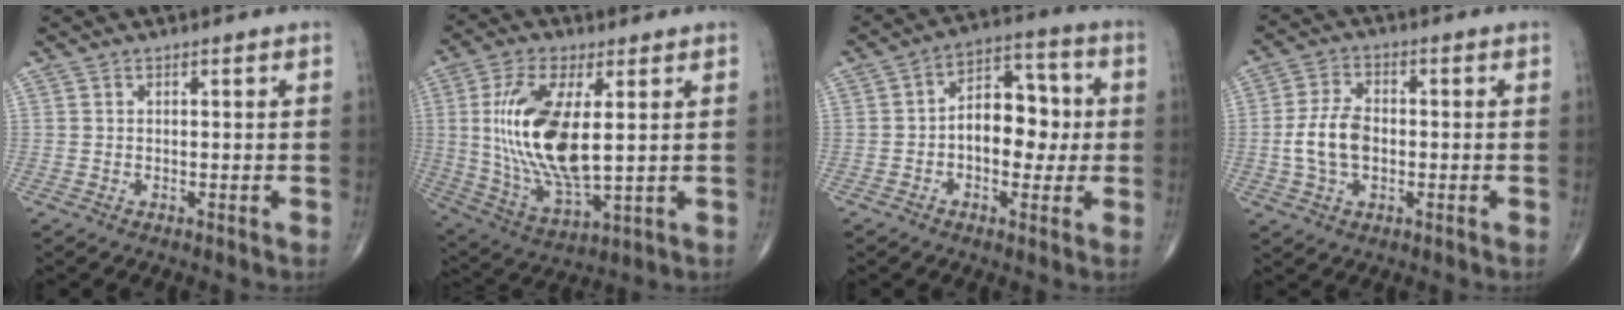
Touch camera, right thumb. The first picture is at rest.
{"total": 18.2, "force": [2.4, 7.5, 16.4], "torque": [-0.328, -0.019, 0.054]}
{"total": 11.4, "force": [-0.4, 7.2, 8.8], "torque": [-0.092, 0.031, -0.014]}
{"total": 8.0, "force": [-0.9, 5.0, 6.2], "torque": [-0.122, 0.014, -0.020]}